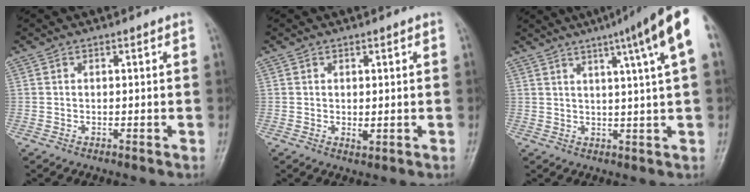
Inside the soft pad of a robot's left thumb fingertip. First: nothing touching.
{"total": 1.9, "force": [0.0, 1.0, 1.6], "torque": [-0.023, -0.001, 0.004]}
{"total": 13.9, "force": [6.1, 0.4, 12.4], "torque": [-0.172, 0.001, 0.075]}